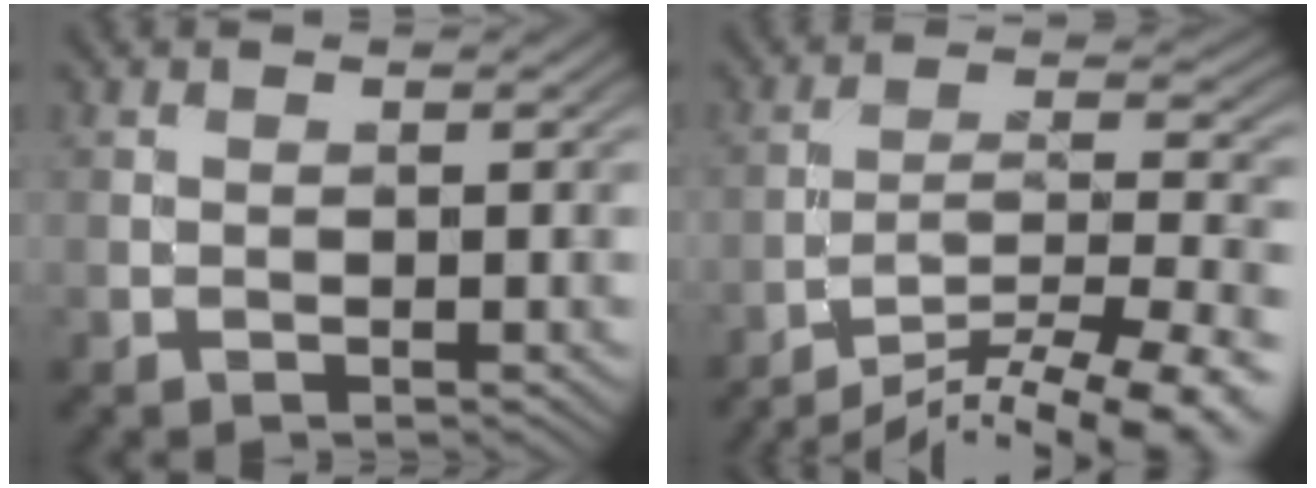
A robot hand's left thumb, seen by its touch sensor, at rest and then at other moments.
{"total": 14.8, "force": [-11.9, 3.7, 8.1], "torque": [-0.121, 0.000, -0.167]}